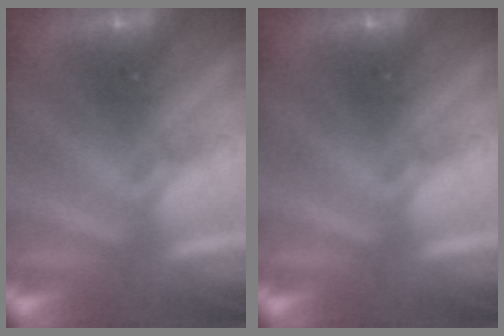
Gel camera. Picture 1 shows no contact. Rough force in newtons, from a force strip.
{"total": 0.0}